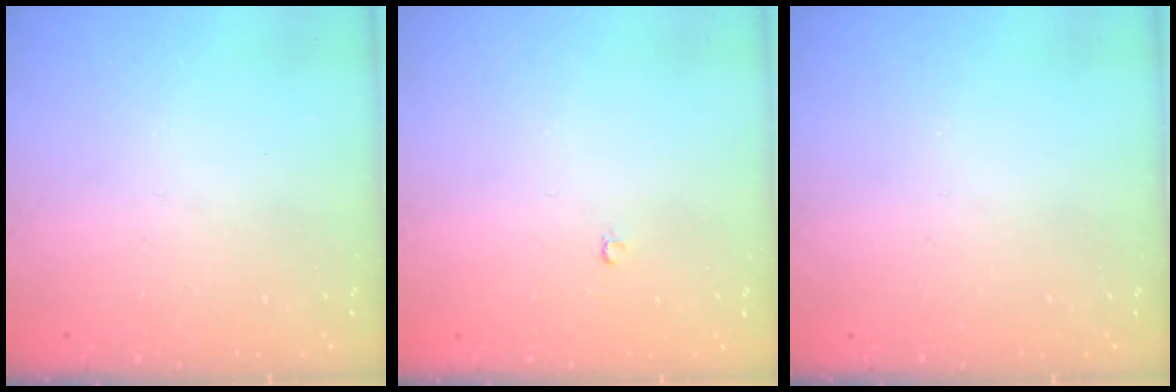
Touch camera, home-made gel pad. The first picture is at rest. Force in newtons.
{"total": 2.1, "press": 2.1, "slide": 0.2}
{"total": 0.0}